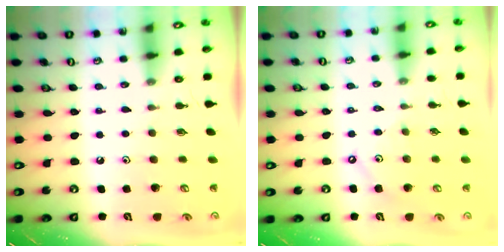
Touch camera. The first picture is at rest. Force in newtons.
{"total": 5.5, "press": 5.4, "slide": 0.6}